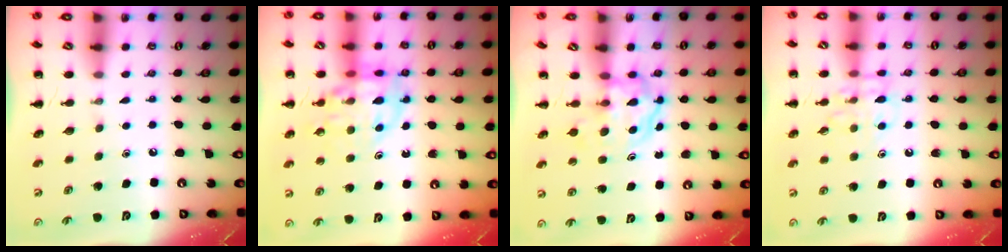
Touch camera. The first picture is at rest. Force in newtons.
{"total": 14.0, "press": 13.6, "slide": 3.0}
{"total": 3.9, "press": 3.9, "slide": 0.5}
{"total": 9.5, "press": 9.4, "slide": 0.8}